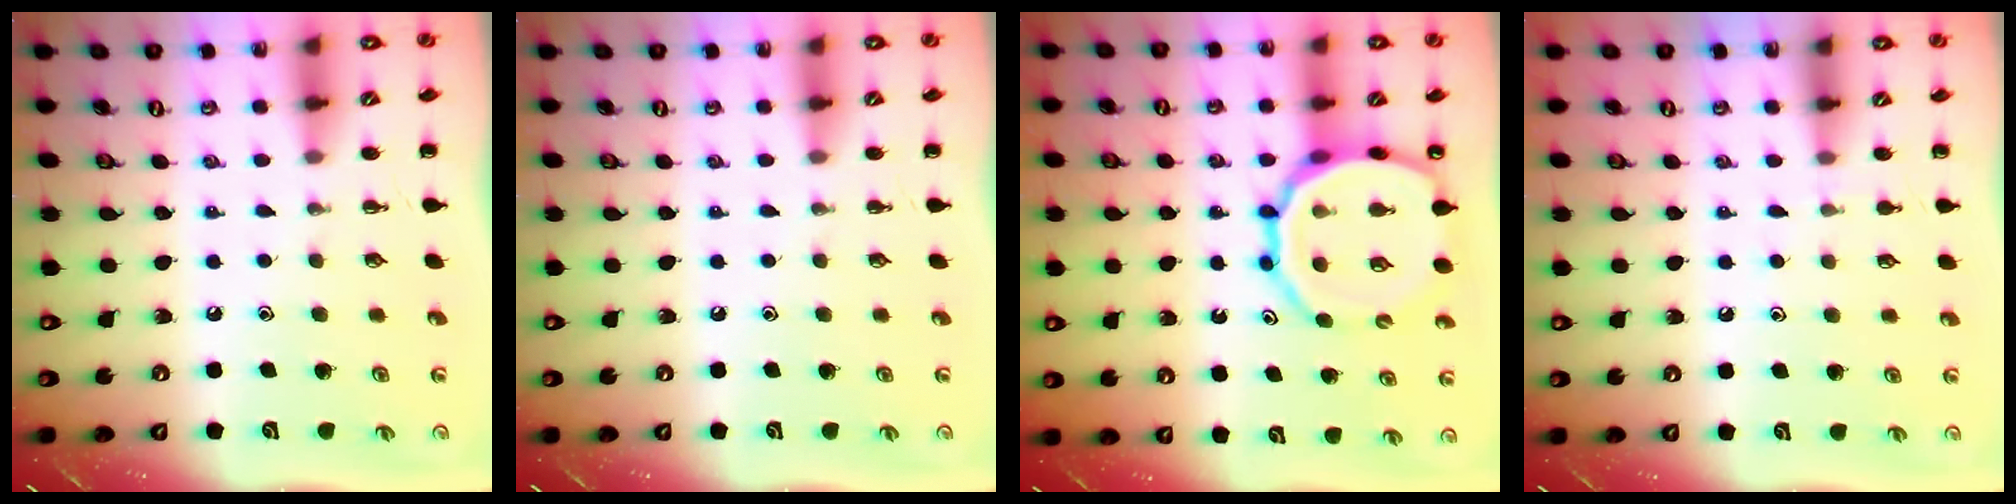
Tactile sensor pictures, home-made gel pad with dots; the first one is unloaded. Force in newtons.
{"total": 0.0}
{"total": 19.1, "press": 18.8, "slide": 3.5}
{"total": 4.6, "press": 4.4, "slide": 1.5}